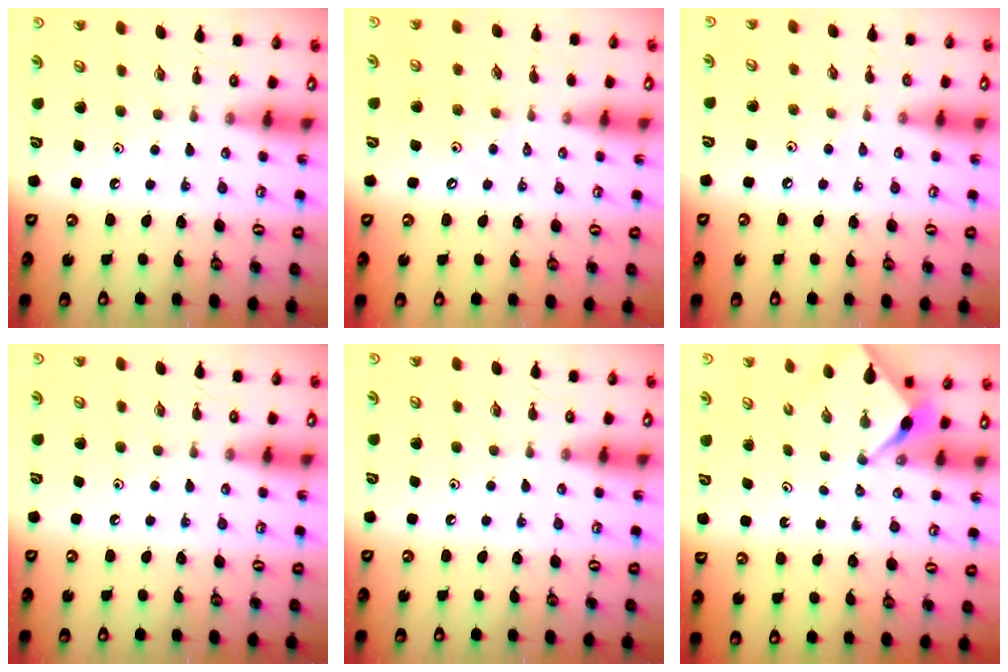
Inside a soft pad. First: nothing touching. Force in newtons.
{"total": 3.3, "press": 3.2, "slide": 0.3}
{"total": 2.9, "press": 2.9, "slide": 0.4}
{"total": 0.0}
{"total": 0.0}
{"total": 2.6, "press": 2.5, "slide": 0.3}